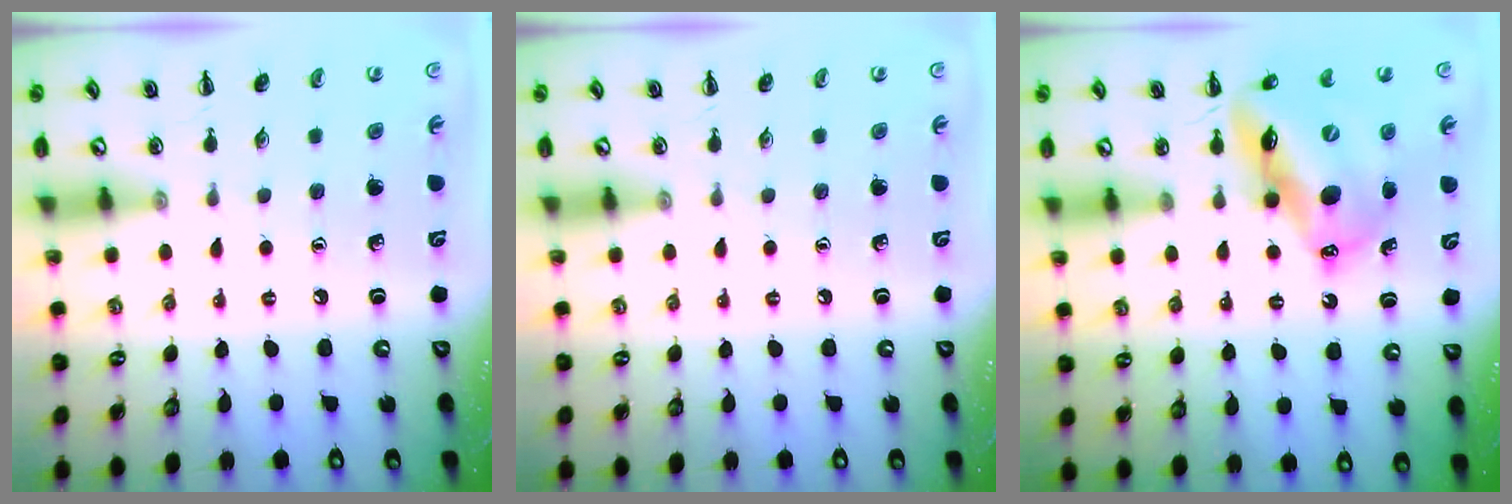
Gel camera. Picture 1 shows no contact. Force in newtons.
{"total": 0.0}
{"total": 16.7, "press": 16.1, "slide": 4.6}